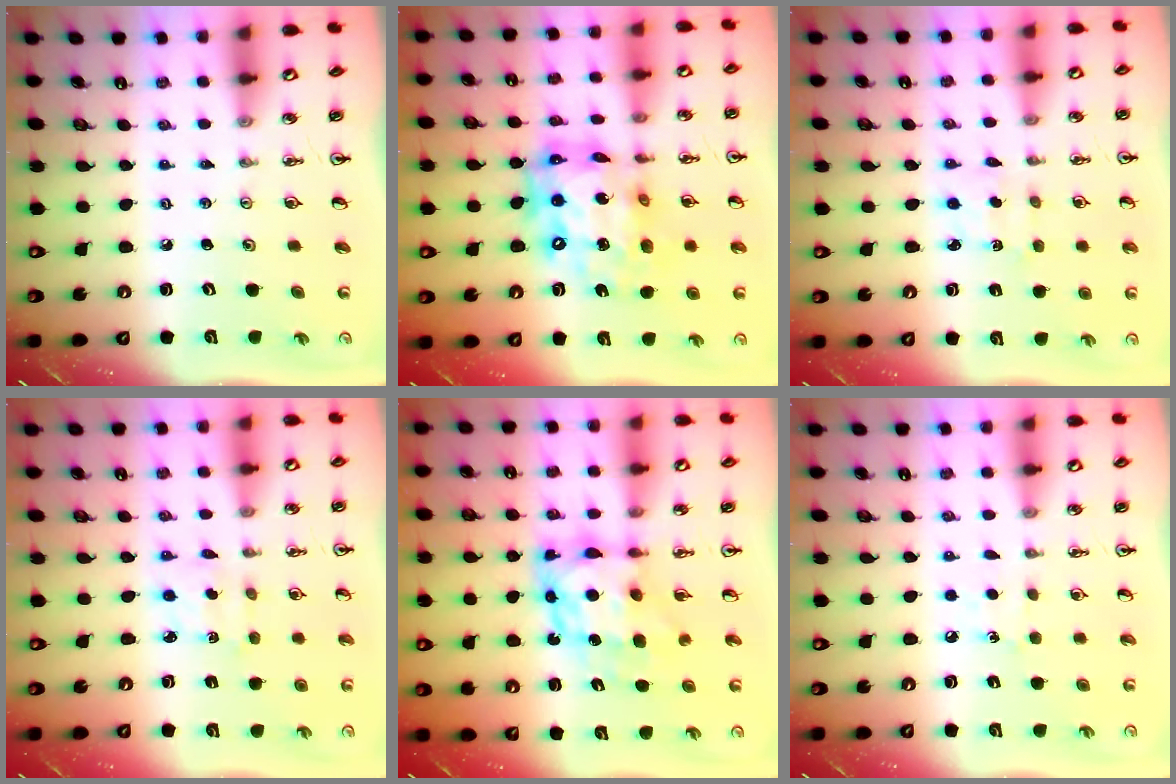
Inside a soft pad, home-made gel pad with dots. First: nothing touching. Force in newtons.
{"total": 19.3, "press": 19.2, "slide": 1.9}
{"total": 2.2, "press": 2.1, "slide": 0.7}
{"total": 2.7, "press": 2.6, "slide": 0.6}
{"total": 9.1, "press": 9.1, "slide": 0.7}
{"total": 6.2, "press": 6.2, "slide": 0.8}